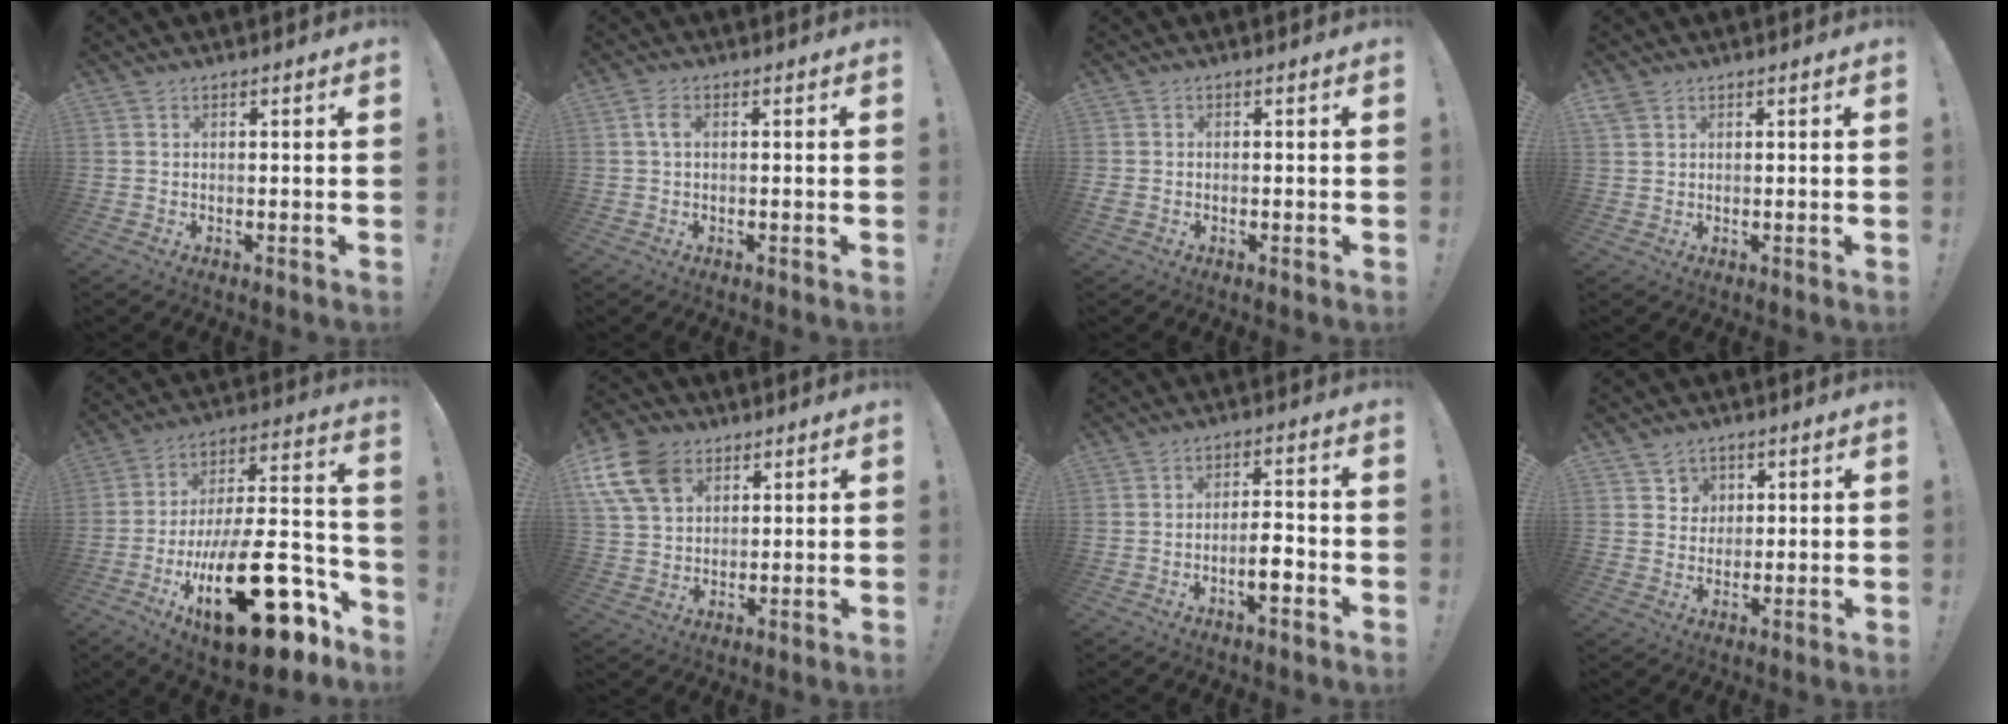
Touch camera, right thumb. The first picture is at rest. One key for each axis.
{"total": 2.7, "fx": 0.5, "fy": 1.5, "fz": 2.2, "tx": -0.043, "ty": 0.006, "tz": 0.008}
{"total": 2.0, "fx": -0.4, "fy": 1.6, "fz": 1.1, "tx": -0.023, "ty": 0.001, "tz": -0.008}
{"total": 2.7, "fx": 1.7, "fy": 1.9, "fz": 0.7, "tx": -0.011, "ty": -0.007, "tz": 0.033}
{"total": 30.8, "fx": -12.5, "fy": 11.7, "fz": 25.5, "tx": -0.408, "ty": 0.062, "tz": -0.190}
{"total": 13.9, "fx": 6.6, "fy": 9.6, "fz": 7.4, "tx": -0.143, "ty": -0.026, "tz": 0.131}
{"total": 5.8, "fx": -2.2, "fy": 1.6, "fz": 5.1, "tx": -0.070, "ty": 0.006, "tz": -0.037}
{"total": 4.3, "fx": 2.2, "fy": 3.6, "fz": 0.3, "tx": -0.005, "ty": -0.015, "tz": 0.041}